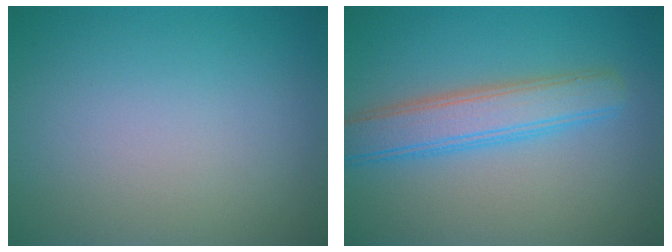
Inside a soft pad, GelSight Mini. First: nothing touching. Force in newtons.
{"total": 4.5, "press": 4.5, "slide": 0.1}